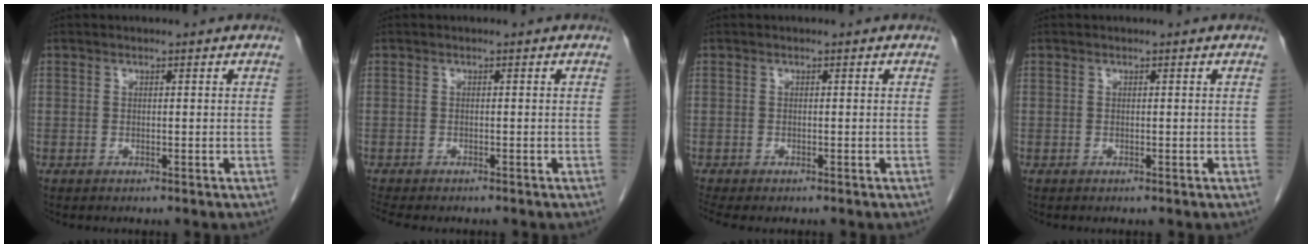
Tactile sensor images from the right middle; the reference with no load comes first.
{"total": 4.4, "force": [-3.8, 1.1, 1.9], "torque": [-0.029, -0.010, -0.058]}
{"total": 1.9, "force": [-1.6, 0.5, 0.9], "torque": [-0.015, -0.007, -0.023]}
{"total": 0.0}